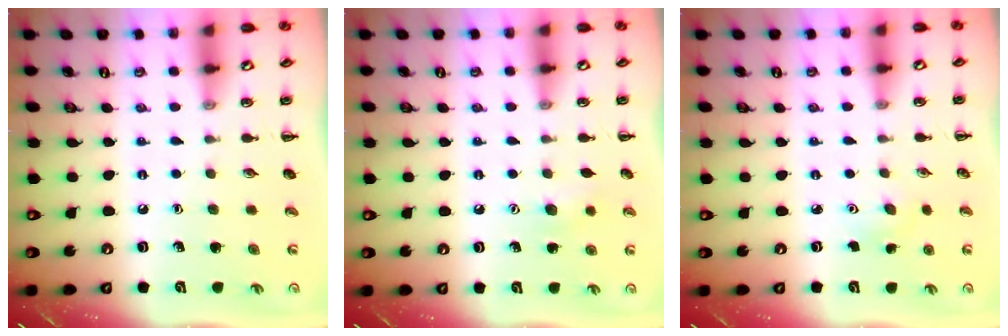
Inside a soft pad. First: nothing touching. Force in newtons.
{"total": 6.5, "press": 6.3, "slide": 1.6}
{"total": 3.5, "press": 3.4, "slide": 1.0}